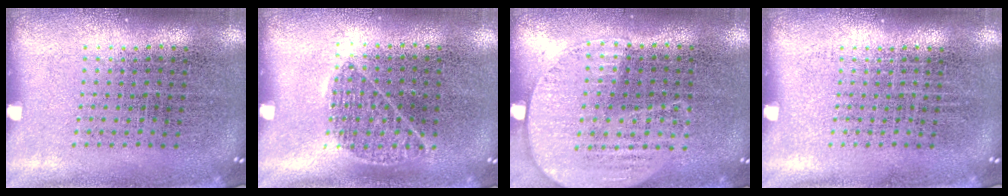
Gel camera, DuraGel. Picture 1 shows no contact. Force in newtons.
{"total": 0.9, "press": 0.5, "slide": 0.7}
{"total": 0.8, "press": 0.6, "slide": 0.5}
{"total": 0.0}